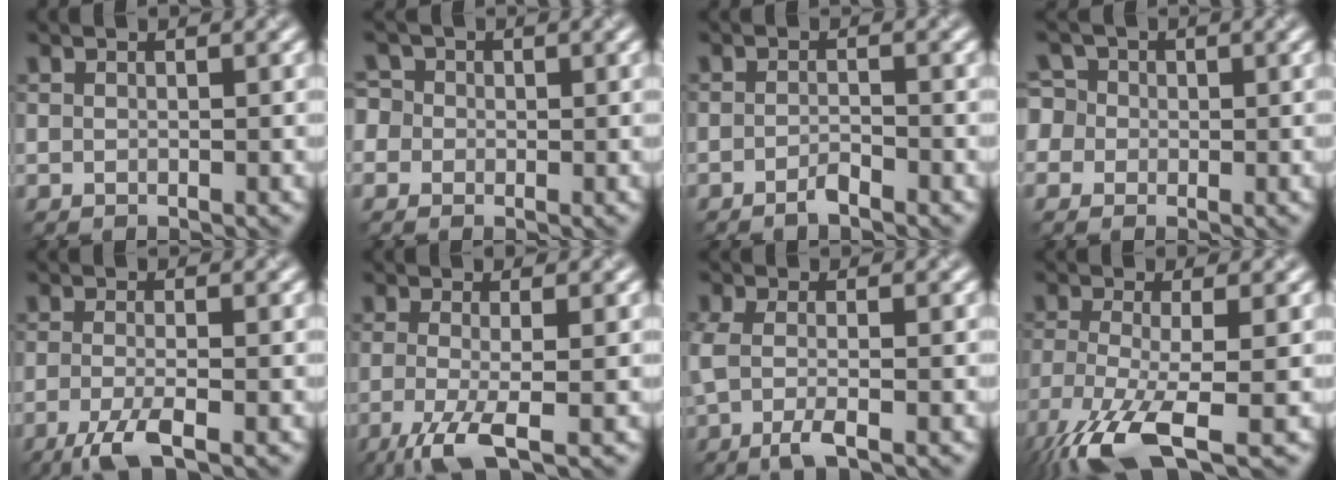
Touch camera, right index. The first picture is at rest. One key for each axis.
{"total": 2.8, "fx": -0.4, "fy": 2.6, "fz": 0.9, "tx": -0.020, "ty": 0.021, "tz": -0.031}
{"total": 1.0, "fx": -0.9, "fy": 0.0, "fz": 0.5, "tx": -0.014, "ty": 0.007, "tz": -0.020}
{"total": 3.8, "fx": -0.5, "fy": 3.6, "fz": 1.1, "tx": -0.032, "ty": 0.028, "tz": -0.034}
{"total": 3.2, "fx": -1.8, "fy": 0.6, "fz": 2.6, "tx": -0.057, "ty": -0.001, "tz": -0.044}
{"total": 4.3, "fx": -1.8, "fy": 0.9, "fz": 3.8, "tx": -0.077, "ty": -0.004, "tz": -0.044}
{"total": 2.5, "fx": -0.8, "fy": 0.7, "fz": 2.2, "tx": -0.068, "ty": -0.002, "tz": -0.022}
{"total": 9.2, "fx": -5.7, "fy": 2.4, "fz": 6.9, "tx": -0.164, "ty": -0.018, "tz": -0.107}